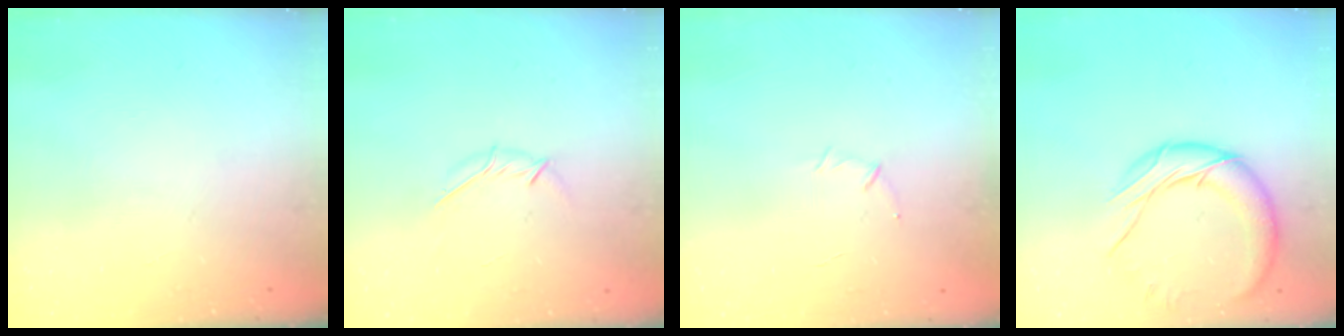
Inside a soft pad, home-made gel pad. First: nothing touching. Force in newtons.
{"total": 3.8, "press": 3.7, "slide": 1.0}
{"total": 4.1, "press": 4.0, "slide": 1.0}
{"total": 13.3, "press": 13.2, "slide": 1.0}